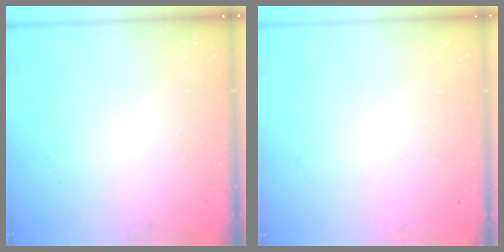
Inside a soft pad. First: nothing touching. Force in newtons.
{"total": 0.0}